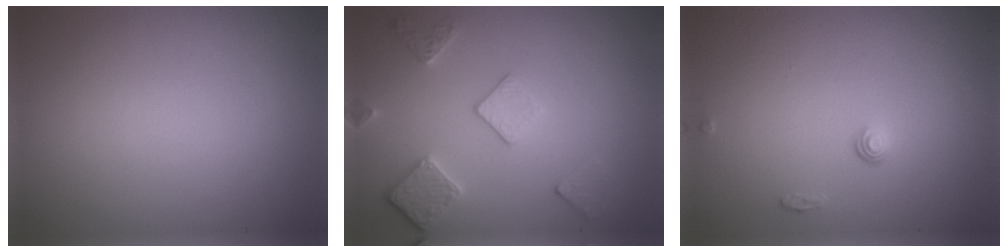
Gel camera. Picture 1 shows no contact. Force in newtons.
{"total": 3.6, "press": 3.1, "slide": 1.8}
{"total": 1.0, "press": 0.7, "slide": 0.8}